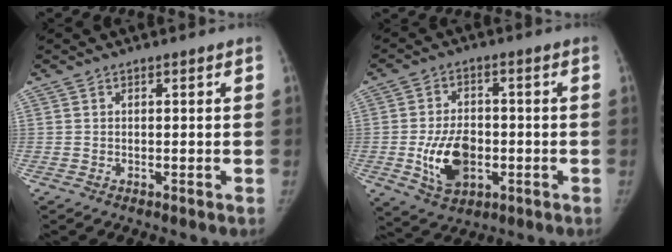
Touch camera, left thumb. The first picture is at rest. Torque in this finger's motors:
{"motor_torque": [0.58, 2.05, 0.72, -0.52, 0.03]}